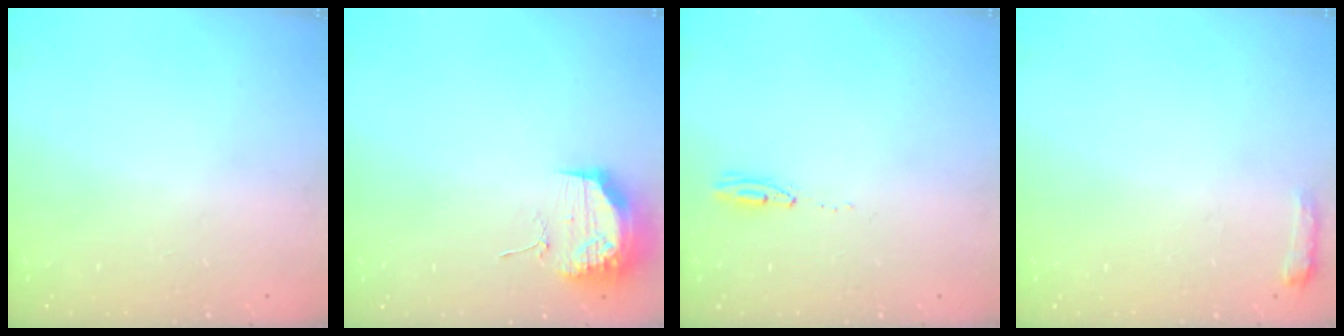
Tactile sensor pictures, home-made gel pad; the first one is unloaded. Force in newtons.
{"total": 19.9, "press": 14.6, "slide": 13.6}
{"total": 3.6, "press": 3.4, "slide": 1.0}
{"total": 4.8, "press": 4.8, "slide": 0.8}